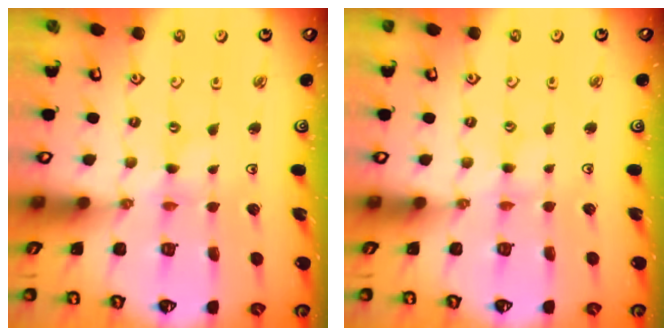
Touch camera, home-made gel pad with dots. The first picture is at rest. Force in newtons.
{"total": 1.8, "press": 1.8, "slide": 0.2}